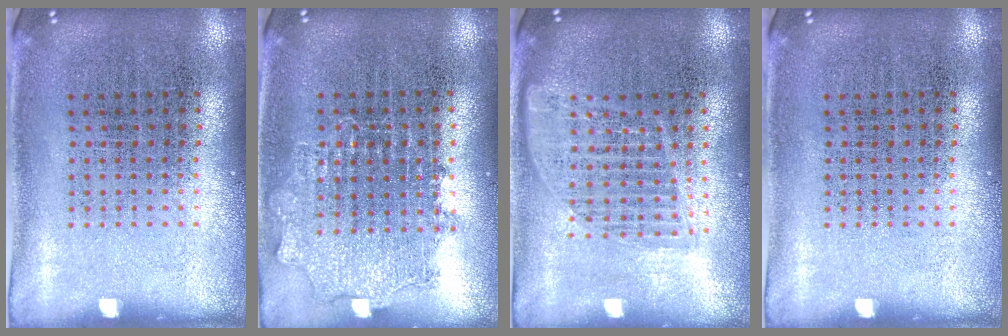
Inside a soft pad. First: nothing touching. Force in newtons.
{"total": 0.9, "press": 0.9, "slide": 0.2}
{"total": 1.6, "press": 1.4, "slide": 0.7}
{"total": 0.0}